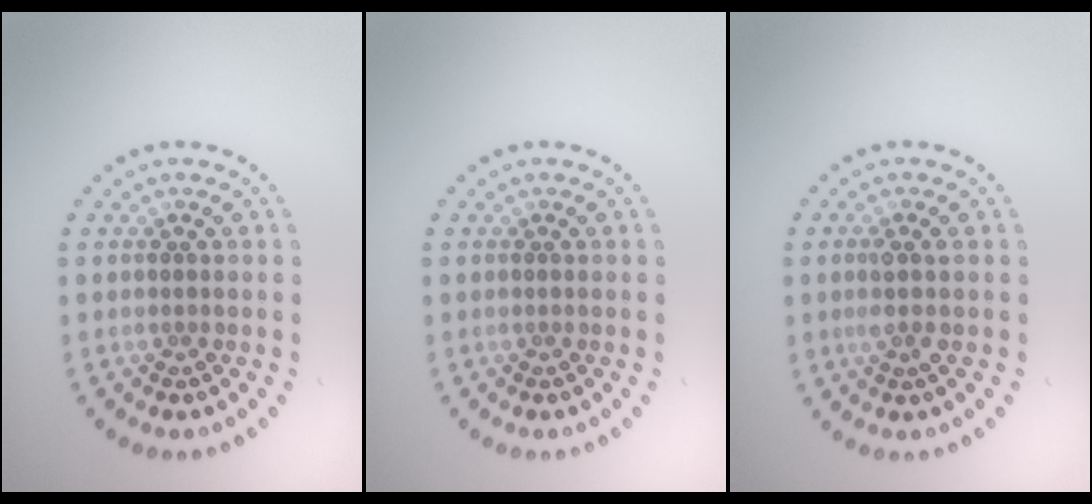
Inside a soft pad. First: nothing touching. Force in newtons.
{"total": 0.0}
{"total": 1.7, "press": 1.4, "slide": 0.9}